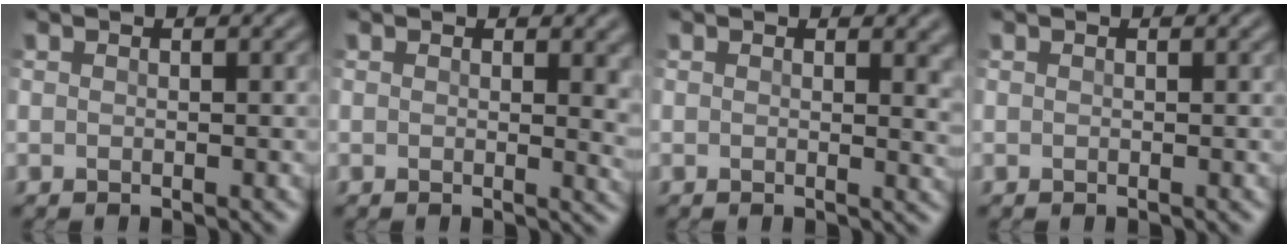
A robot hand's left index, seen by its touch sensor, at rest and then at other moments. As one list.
[{"total": 2.8, "force": [0.7, 1.0, 2.6], "torque": [-0.021, -0.003, 0.011]}, {"total": 2.5, "force": [0.8, 0.9, 2.1], "torque": [-0.017, -0.002, 0.012]}, {"total": 0.0}]